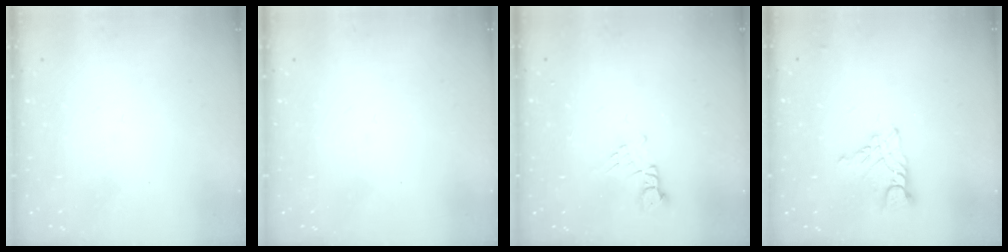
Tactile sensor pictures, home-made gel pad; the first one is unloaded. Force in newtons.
{"total": 0.0}
{"total": 2.4, "press": 2.3, "slide": 0.3}
{"total": 8.3, "press": 8.3, "slide": 0.6}